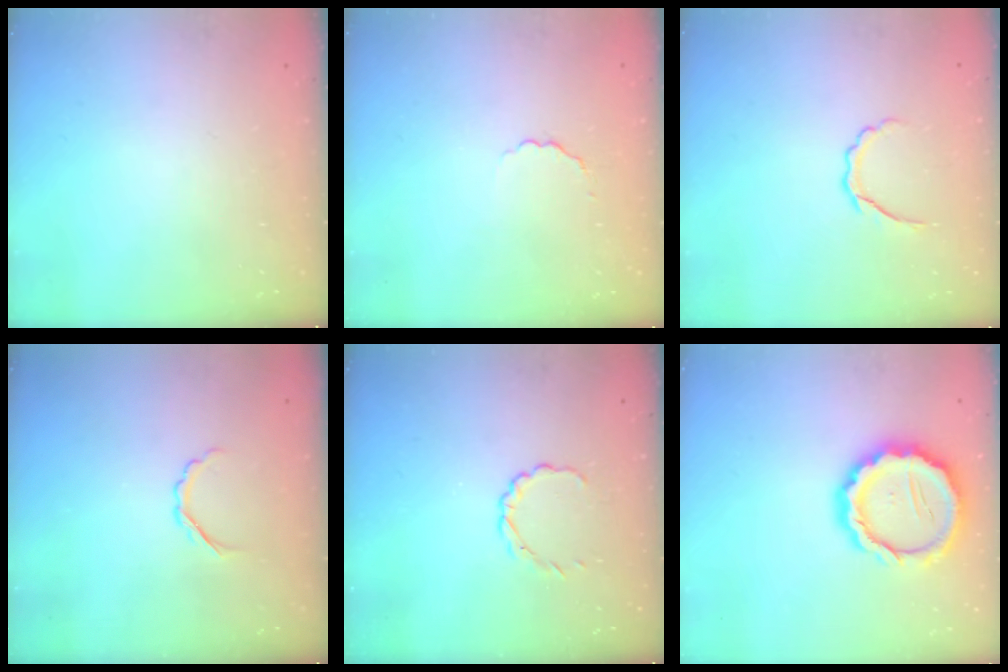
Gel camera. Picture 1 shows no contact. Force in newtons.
{"total": 1.9, "press": 1.7, "slide": 0.8}
{"total": 5.4, "press": 5.1, "slide": 1.8}
{"total": 2.7, "press": 2.6, "slide": 0.8}
{"total": 2.8, "press": 2.7, "slide": 0.9}
{"total": 15.8, "press": 15.5, "slide": 3.2}